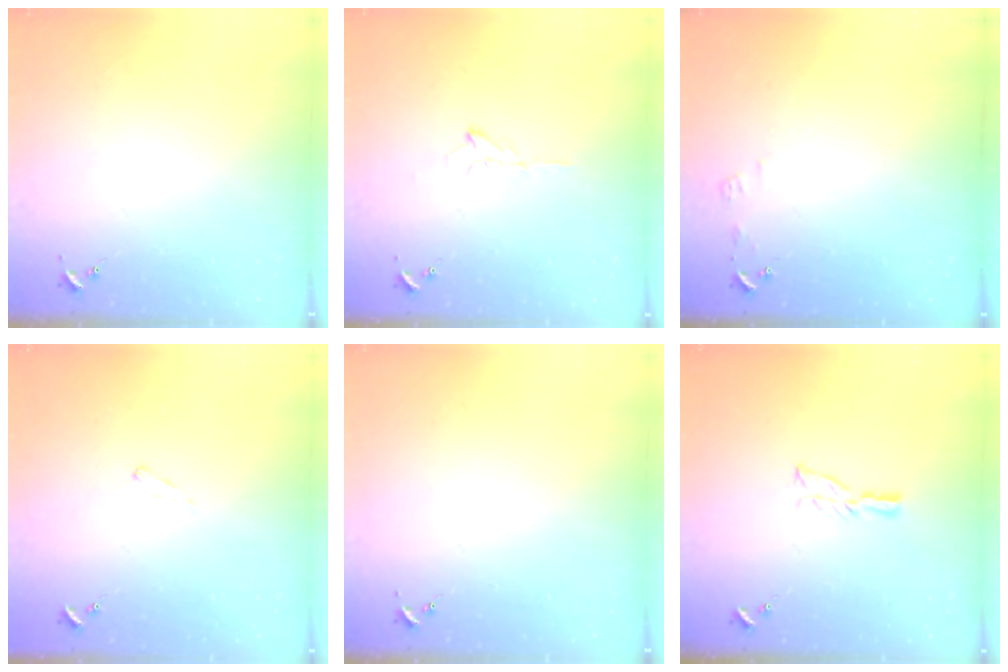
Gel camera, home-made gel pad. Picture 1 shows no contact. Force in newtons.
{"total": 6.5, "press": 6.5, "slide": 0.8}
{"total": 4.2, "press": 4.2, "slide": 0.5}
{"total": 6.0, "press": 6.0, "slide": 0.6}
{"total": 0.0}
{"total": 5.8, "press": 5.8, "slide": 0.5}